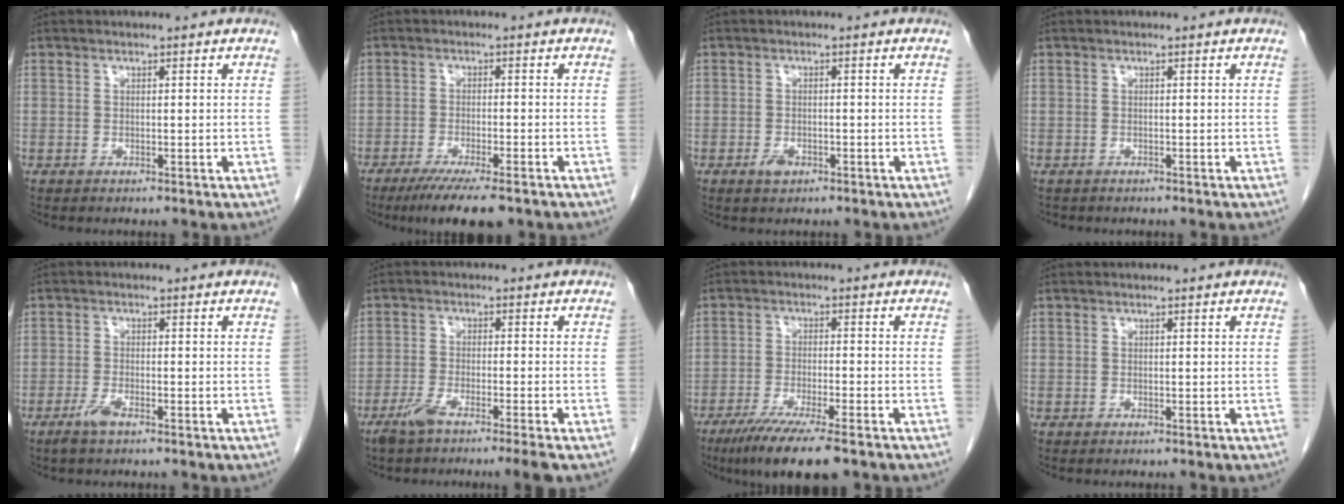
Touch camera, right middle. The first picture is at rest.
{"total": 8.8, "force": [-6.5, 1.2, 5.9], "torque": [-0.086, -0.018, -0.098]}
{"total": 1.9, "force": [-1.1, 1.0, 1.2], "torque": [-0.025, 0.001, -0.016]}
{"total": 1.0, "force": [-0.9, 0.5, 0.2], "torque": [-0.014, -0.001, -0.012]}
{"total": 2.6, "force": [-1.8, 0.4, 1.8], "torque": [-0.045, -0.003, -0.037]}
{"total": 6.0, "force": [-4.3, -0.4, 4.1], "torque": [-0.075, -0.013, -0.081]}
{"total": 10.0, "force": [-7.1, 0.8, 7.0], "torque": [-0.113, -0.024, -0.114]}
{"total": 0.0}